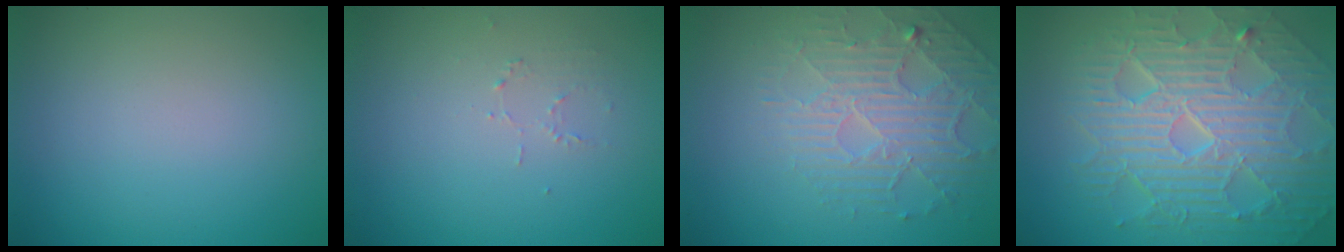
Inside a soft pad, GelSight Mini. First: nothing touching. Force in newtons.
{"total": 0.7, "press": 0.4, "slide": 0.6}
{"total": 4.7, "press": 3.5, "slide": 3.1}
{"total": 10.2, "press": 6.6, "slide": 7.7}